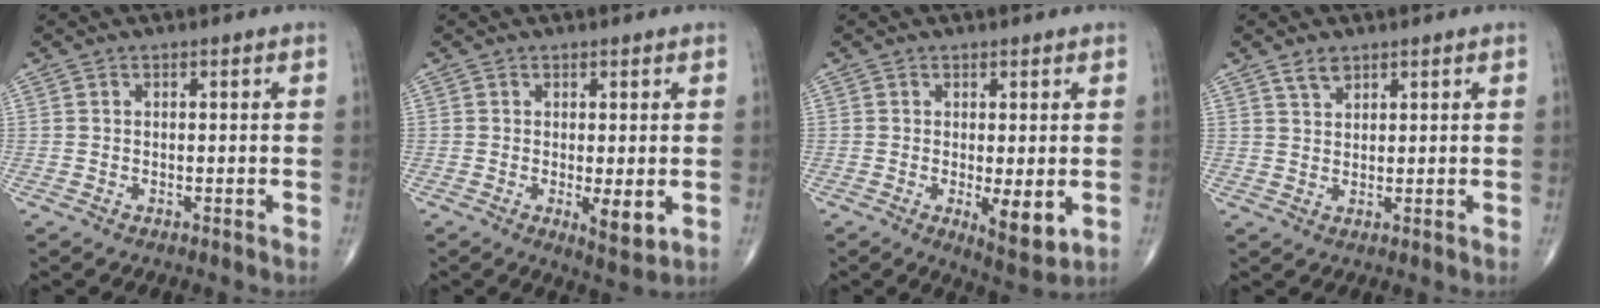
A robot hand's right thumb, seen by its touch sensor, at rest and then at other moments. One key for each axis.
{"total": 4.5, "fx": -0.7, "fy": 1.3, "fz": 4.2, "tx": -0.065, "ty": -0.016, "tz": -0.007}
{"total": 6.0, "fx": -1.0, "fy": 1.9, "fz": 5.7, "tx": -0.085, "ty": -0.020, "tz": -0.011}
{"total": 2.7, "fx": 2.0, "fy": 1.4, "fz": 1.2, "tx": -0.016, "ty": -0.009, "tz": 0.039}